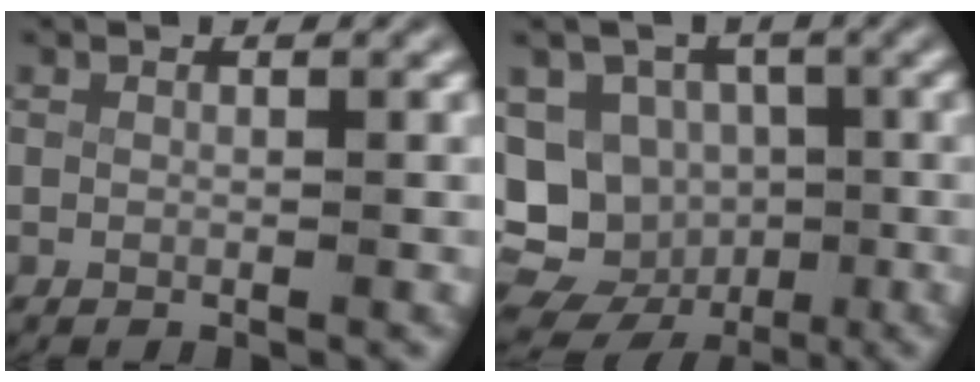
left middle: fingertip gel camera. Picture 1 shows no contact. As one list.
[{"total": 17.0, "force": [-5.0, 15.4, 5.4], "torque": [-0.136, -0.078, -0.074]}]